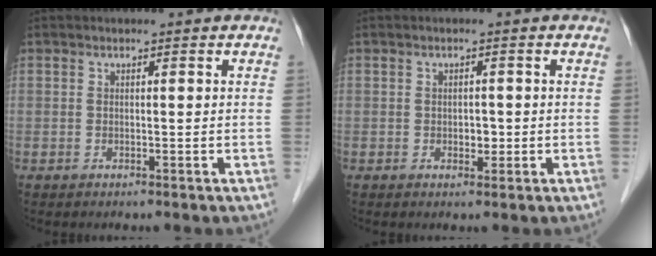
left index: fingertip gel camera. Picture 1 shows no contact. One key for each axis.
{"total": 1.5, "fx": -0.4, "fy": 1.0, "fz": 1.0, "tx": -0.015, "ty": 0.000, "tz": -0.003}